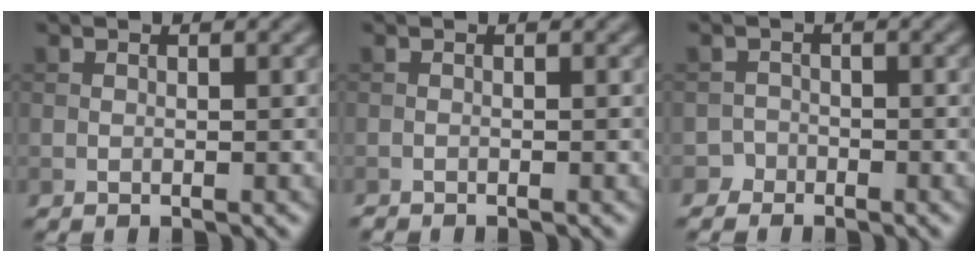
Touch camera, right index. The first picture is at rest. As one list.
[{"total": 0.5, "force": [-0.5, 0.0, 0.1], "torque": [0.002, -0.001, -0.011]}, {"total": 2.0, "force": [-1.5, 1.1, -0.4], "torque": [0.019, 0.011, -0.026]}]